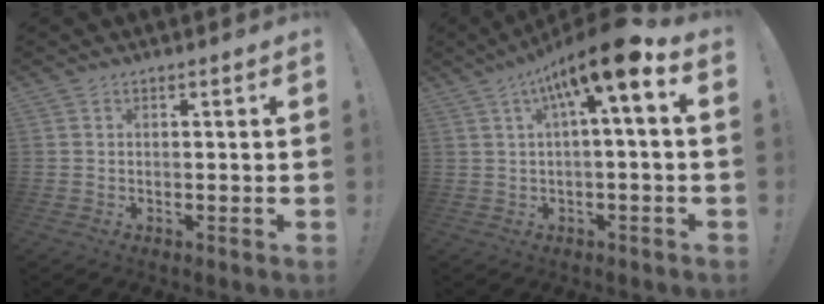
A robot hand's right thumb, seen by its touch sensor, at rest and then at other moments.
{"total": 13.0, "force": [4.8, 1.8, 11.9], "torque": [-0.205, -0.031, 0.069]}